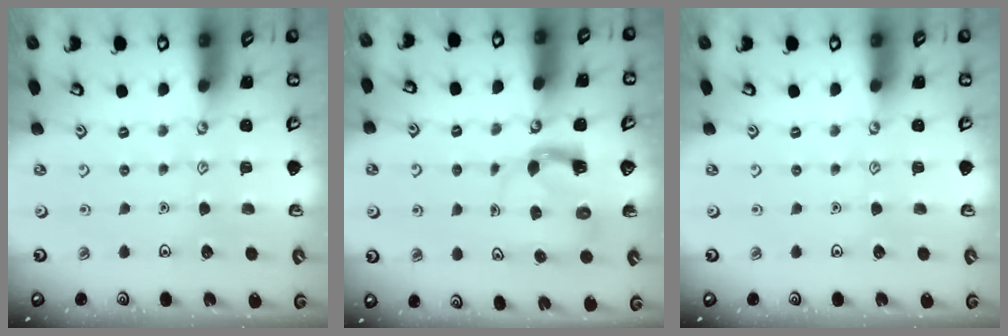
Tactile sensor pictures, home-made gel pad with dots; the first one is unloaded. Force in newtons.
{"total": 3.9, "press": 3.9, "slide": 0.6}
{"total": 0.0}